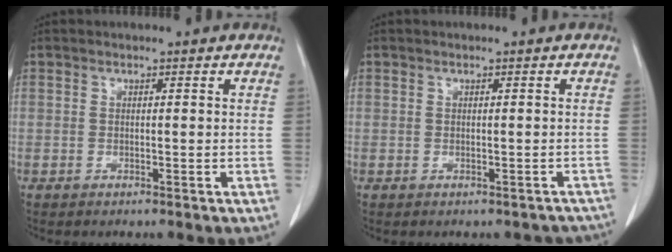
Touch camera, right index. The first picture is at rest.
{"total": 3.4, "force": [-2.6, 2.3, 0.2], "torque": [0.012, 0.019, -0.031]}